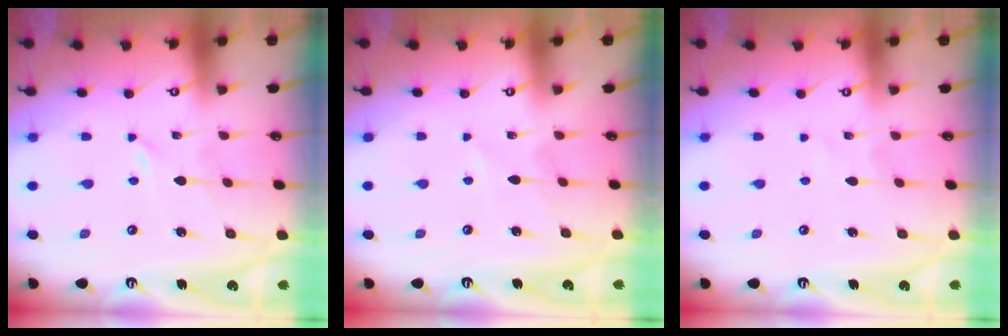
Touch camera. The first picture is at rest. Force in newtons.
{"total": 1.6, "press": 1.5, "slide": 0.3}
{"total": 2.1, "press": 2.0, "slide": 0.3}